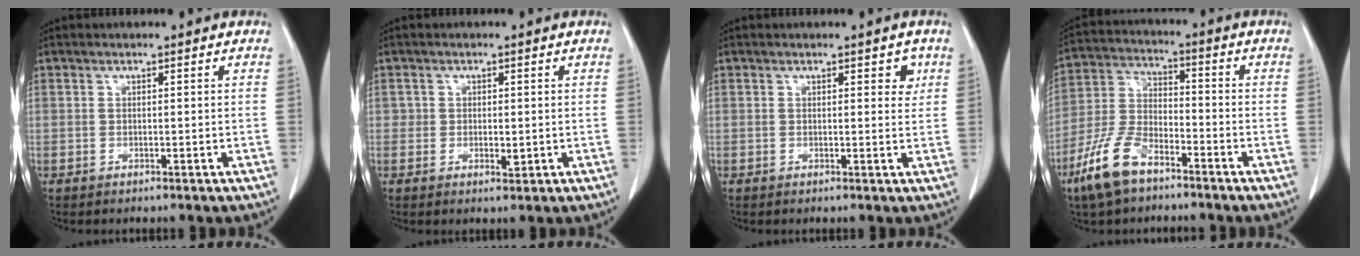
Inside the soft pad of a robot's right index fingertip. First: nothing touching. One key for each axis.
{"total": 1.9, "fx": -0.3, "fy": 1.3, "fz": 1.4, "tx": -0.018, "ty": -0.001, "tz": -0.002}
{"total": 2.1, "fx": 1.0, "fy": 1.0, "fz": 1.6, "tx": -0.013, "ty": -0.002, "tz": 0.010}
{"total": 10.6, "fx": -7.0, "fy": 4.5, "fz": 6.6, "tx": -0.157, "ty": -0.006, "tz": -0.142}